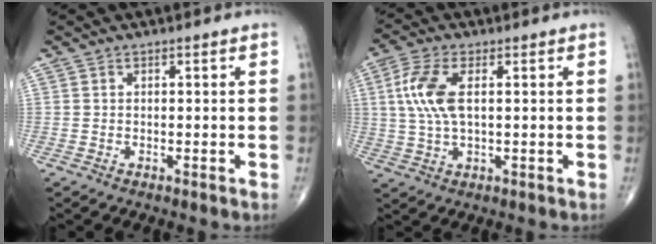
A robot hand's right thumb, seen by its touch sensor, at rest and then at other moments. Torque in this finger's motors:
{"motor_torque": [-0.69, 0.50, 0.62, 0.42, 0.13]}